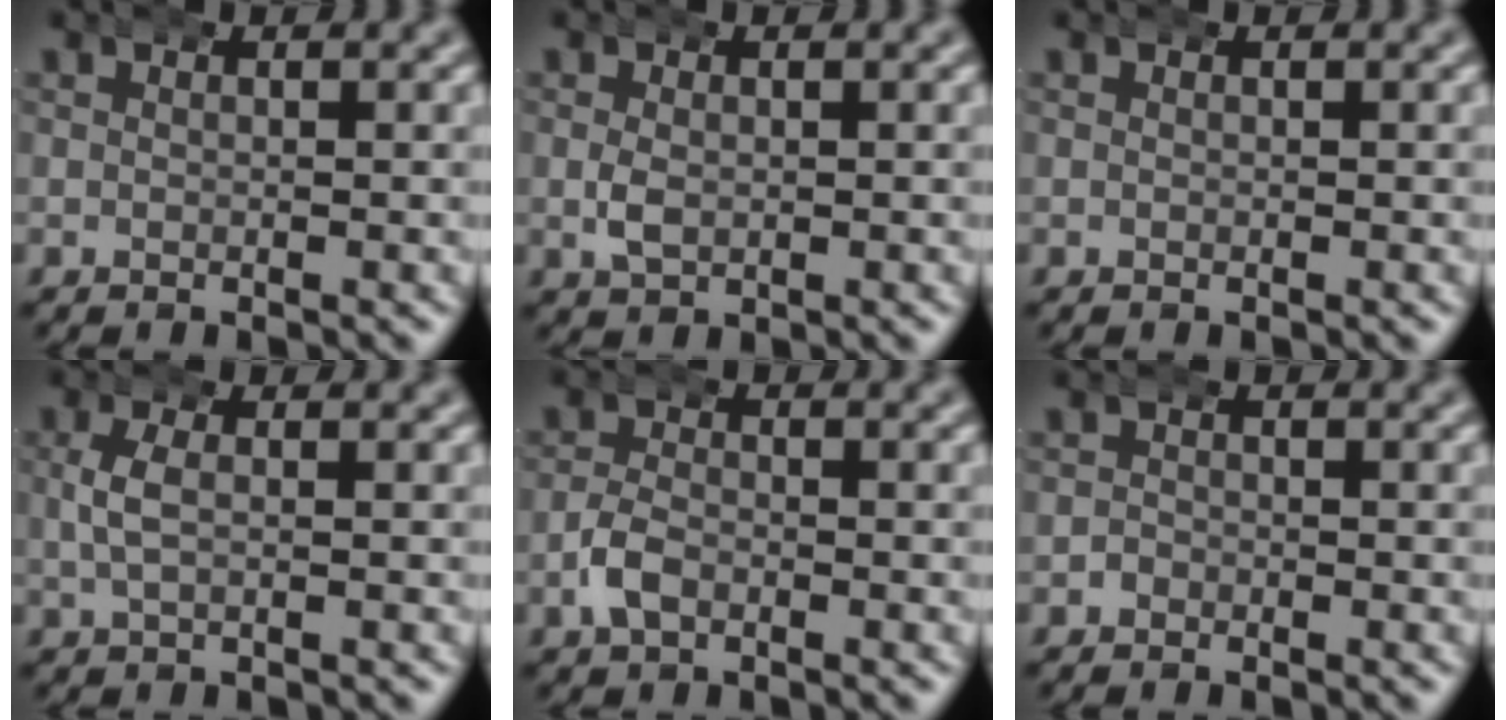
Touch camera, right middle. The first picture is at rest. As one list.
[{"total": 1.6, "force": [-0.2, 1.1, 1.2], "torque": [-0.034, -0.008, 0.007]}, {"total": 0.0}, {"total": 2.1, "force": [0.1, 1.0, 1.8], "torque": [-0.051, 0.000, 0.007]}, {"total": 2.2, "force": [-1.2, 1.3, 1.3], "torque": [-0.036, -0.002, -0.022]}, {"total": 0.8, "force": [-0.6, 0.5, 0.0], "torque": [-0.003, -0.003, -0.010]}]